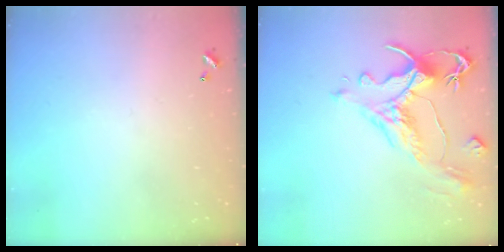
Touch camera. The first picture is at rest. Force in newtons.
{"total": 1.2, "press": 0.2, "slide": 1.2}